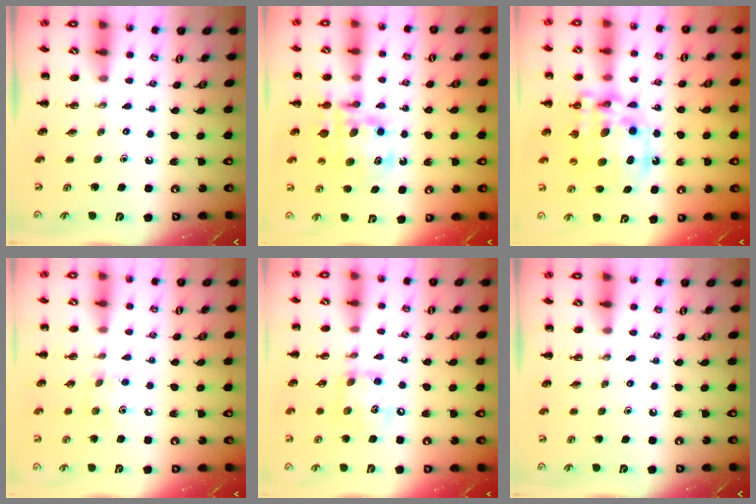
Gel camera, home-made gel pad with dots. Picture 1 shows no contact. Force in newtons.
{"total": 11.9, "press": 11.5, "slide": 3.1}
{"total": 15.7, "press": 15.3, "slide": 3.6}
{"total": 6.3, "press": 6.1, "slide": 1.5}
{"total": 10.8, "press": 10.7, "slide": 1.6}
{"total": 0.0}